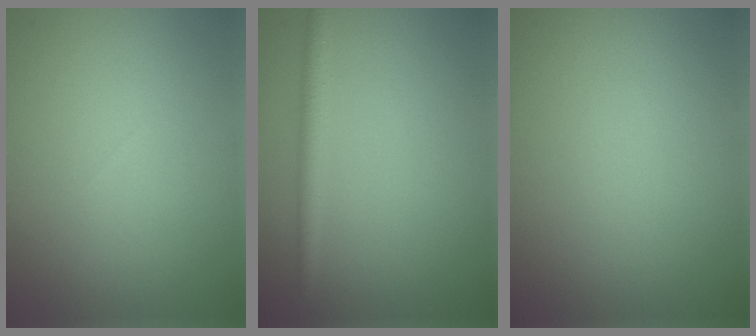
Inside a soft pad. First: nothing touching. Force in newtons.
{"total": 2.0, "press": 2.0, "slide": 0.2}
{"total": 0.0}